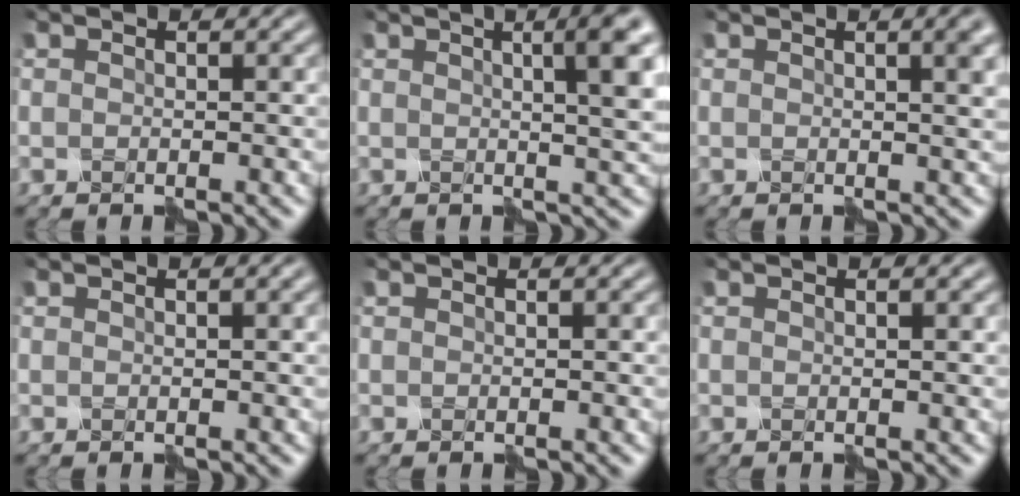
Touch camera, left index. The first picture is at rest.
{"total": 7.0, "force": [1.8, 2.2, 6.3], "torque": [-0.037, 0.020, 0.014]}
{"total": 4.0, "force": [1.3, 1.6, 3.4], "torque": [-0.019, 0.013, 0.008]}
{"total": 0.7, "force": [0.2, 0.2, 0.7], "torque": [-0.007, 0.003, 0.001]}
{"total": 0.0}
{"total": 0.6, "force": [0.2, 0.2, 0.6], "torque": [-0.004, 0.001, 0.000]}